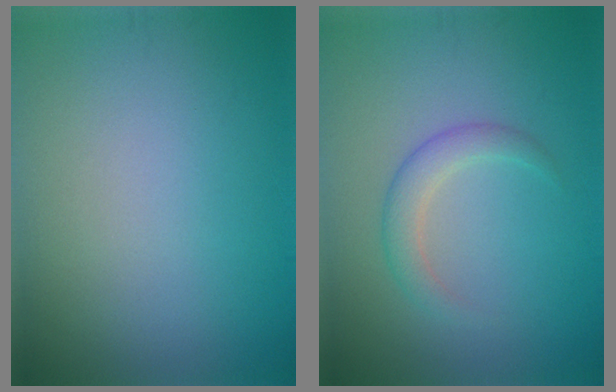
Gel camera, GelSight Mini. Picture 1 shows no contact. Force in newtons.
{"total": 2.3, "press": 2.3, "slide": 0.2}